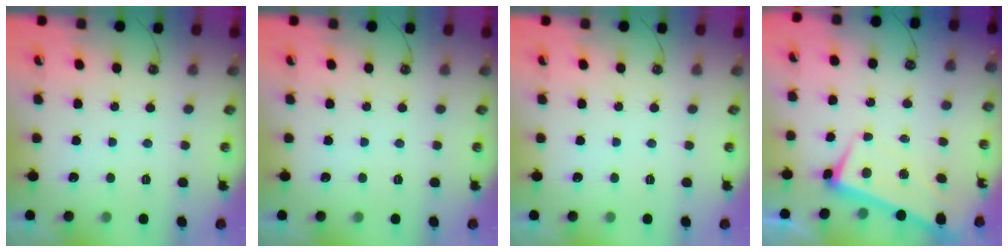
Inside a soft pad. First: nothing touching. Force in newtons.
{"total": 0.0}
{"total": 0.0}
{"total": 1.6, "press": 0.6, "slide": 1.4}